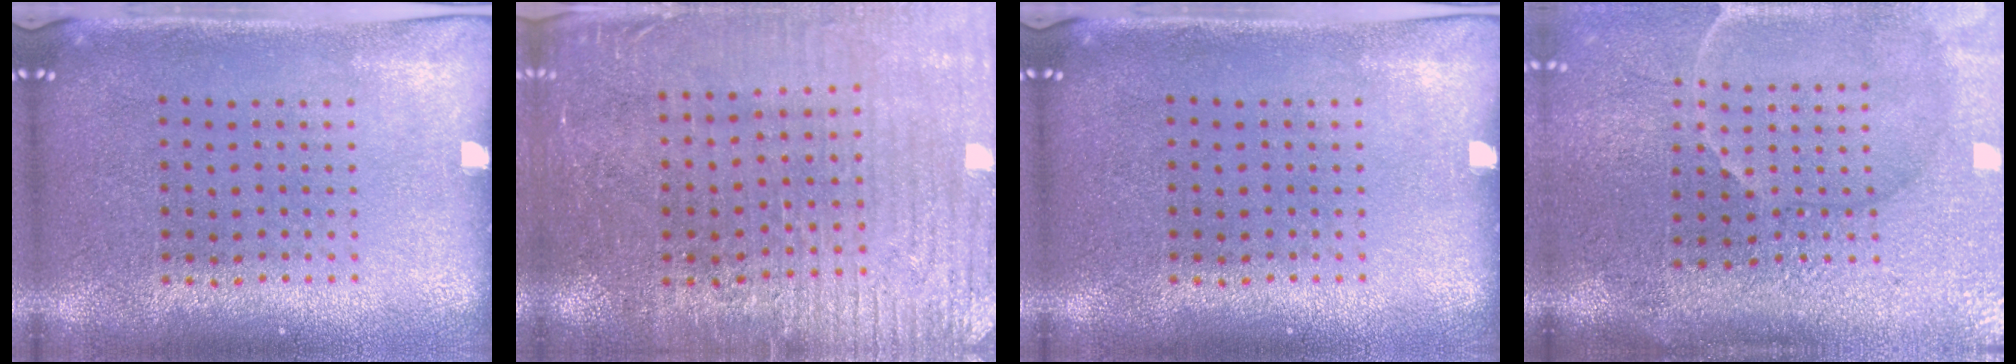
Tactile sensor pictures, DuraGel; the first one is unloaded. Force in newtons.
{"total": 3.1, "press": 3.0, "slide": 0.9}
{"total": 0.0}
{"total": 4.5, "press": 3.9, "slide": 2.3}